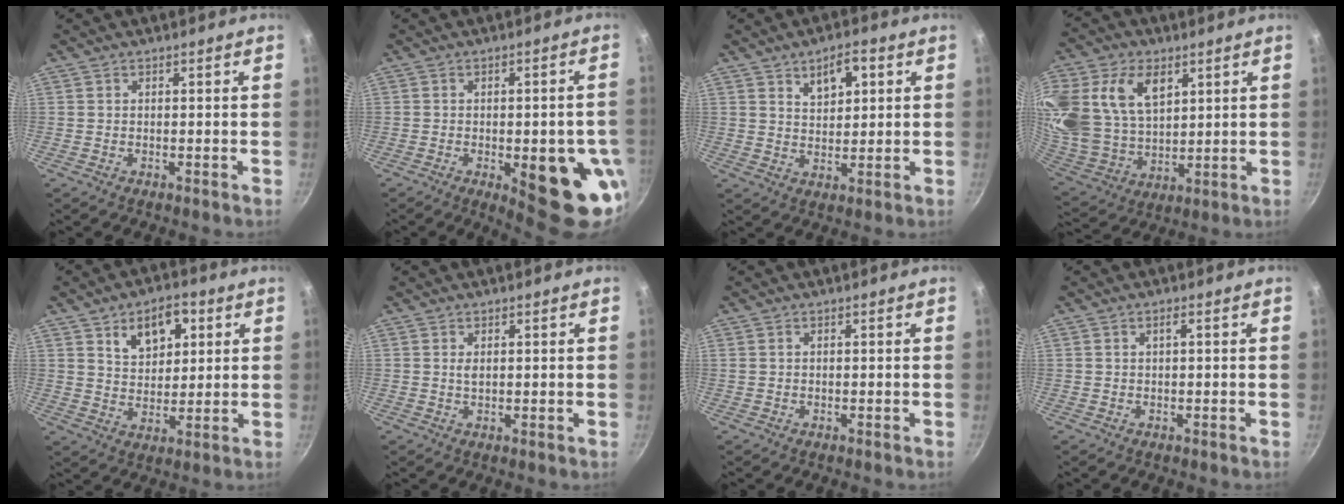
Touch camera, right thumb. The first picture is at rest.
{"total": 15.2, "force": [-4.3, 5.6, 13.5], "torque": [-0.132, 0.004, -0.048]}
{"total": 6.7, "force": [2.9, 3.8, 4.7], "torque": [-0.055, -0.009, 0.050]}
{"total": 23.4, "force": [9.1, 15.7, 14.7], "torque": [-0.318, -0.005, 0.183]}
{"total": 10.3, "force": [4.4, 6.7, 6.6], "torque": [-0.066, -0.012, 0.073]}
{"total": 1.2, "force": [0.4, 0.5, 0.9], "torque": [-0.016, -0.003, 0.006]}
{"total": 0.6, "force": [0.2, 0.4, 0.3], "torque": [-0.005, 0.002, 0.005]}
{"total": 1.1, "force": [0.3, 0.4, 1.0], "torque": [-0.017, 0.004, 0.007]}